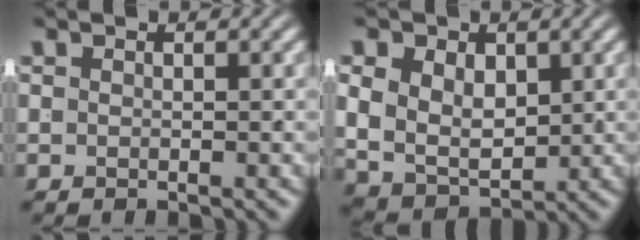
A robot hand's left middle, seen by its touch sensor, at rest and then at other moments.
{"total": 9.2, "force": [0.4, 7.8, 4.9], "torque": [-0.114, -0.035, 0.011]}